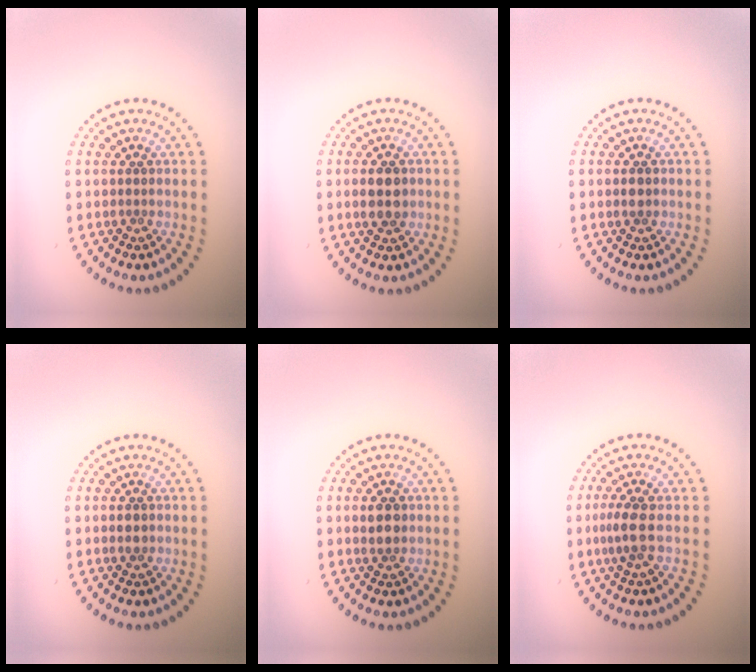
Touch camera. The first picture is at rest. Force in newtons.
{"total": 2.9, "press": 2.9, "slide": 0.1}
{"total": 1.2, "press": 1.2, "slide": 0.0}
{"total": 1.3, "press": 1.3, "slide": 0.1}
{"total": 1.9, "press": 1.9, "slide": 0.3}
{"total": 1.9, "press": 1.6, "slide": 1.0}